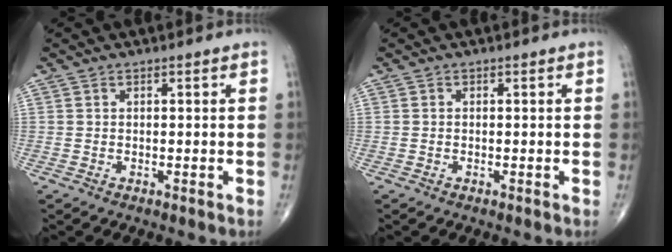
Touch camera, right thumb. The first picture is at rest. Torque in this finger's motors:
{"motor_torque": [0.00, 0.00, 0.00, 0.00, 0.00]}